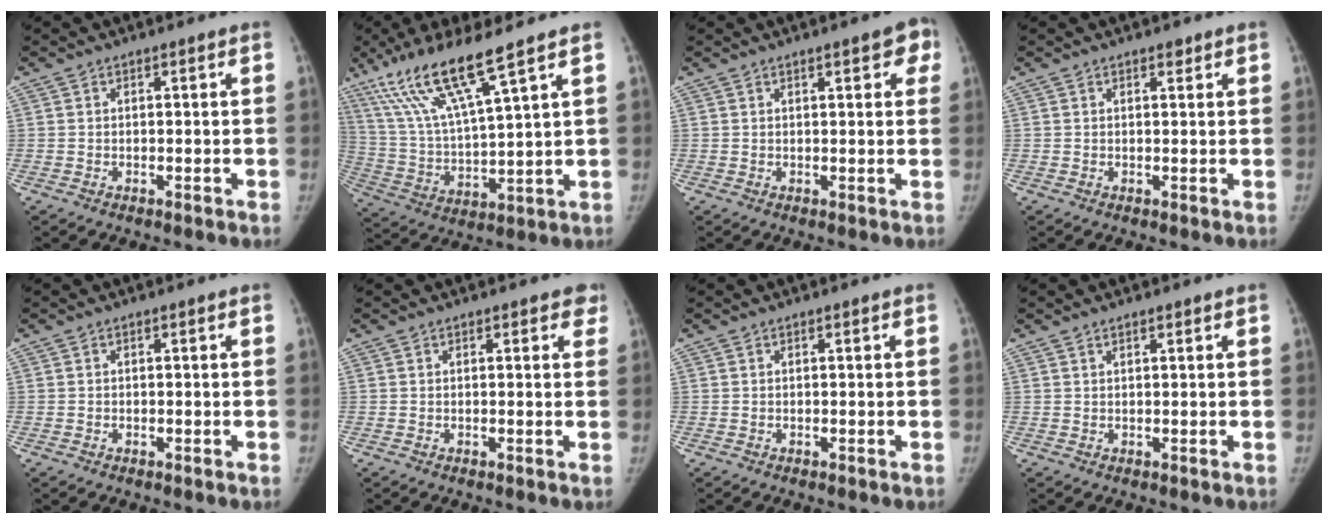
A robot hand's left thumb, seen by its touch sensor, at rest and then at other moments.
{"total": 15.8, "force": [10.1, 1.6, 12.0], "torque": [-0.242, -0.041, 0.203]}
{"total": 5.1, "force": [2.4, 1.7, 4.1], "torque": [-0.031, -0.002, 0.022]}
{"total": 1.1, "force": [0.8, 0.5, 0.6], "torque": [-0.004, -0.004, 0.010]}
{"total": 0.0}
{"total": 2.2, "force": [1.5, 1.2, 1.2], "torque": [0.011, -0.002, 0.009]}
{"total": 0.0}
{"total": 0.9, "force": [0.7, 0.3, 0.5], "torque": [-0.008, -0.002, 0.012]}